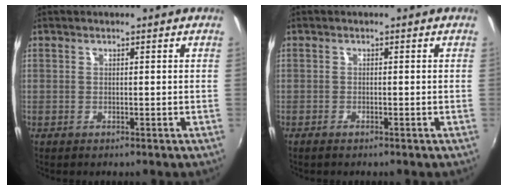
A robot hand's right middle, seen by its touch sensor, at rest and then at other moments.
{"total": 1.0, "force": [-0.8, 0.2, 0.5], "torque": [-0.011, -0.003, -0.017]}